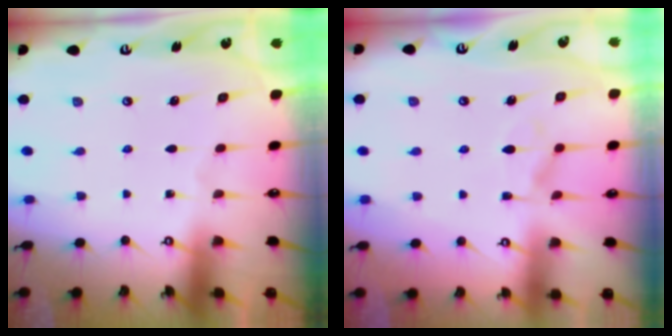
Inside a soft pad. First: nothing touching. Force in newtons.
{"total": 1.4, "press": 0.3, "slide": 1.3}